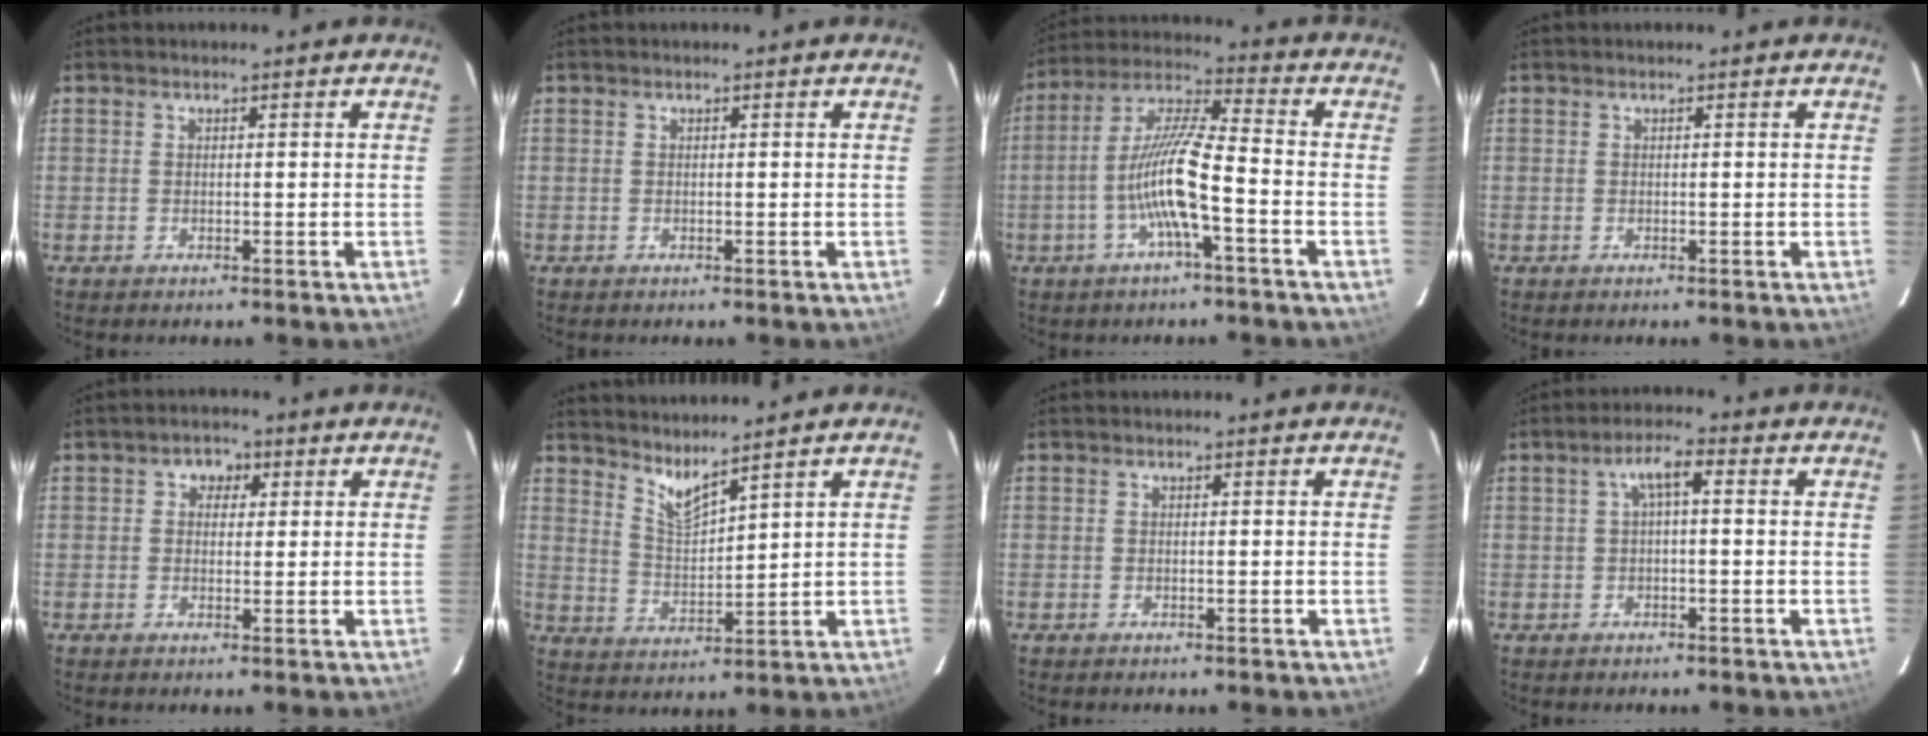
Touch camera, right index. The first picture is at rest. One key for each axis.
{"total": 0.0}
{"total": 11.0, "fx": -3.9, "fy": 1.0, "fz": 10.3, "tx": -0.213, "ty": 0.007, "tz": -0.077}
{"total": 0.0}
{"total": 3.3, "fx": 0.9, "fy": 2.9, "fz": 1.3, "tx": -0.018, "ty": 0.014, "tz": 0.011}
{"total": 5.6, "fx": 4.9, "fy": 0.3, "fz": 2.6, "tx": -0.049, "ty": -0.011, "tz": 0.096}
{"total": 0.0}
{"total": 3.8, "fx": 0.5, "fy": 1.1, "fz": 3.6, "tx": -0.070, "ty": 0.014, "tz": 0.011}